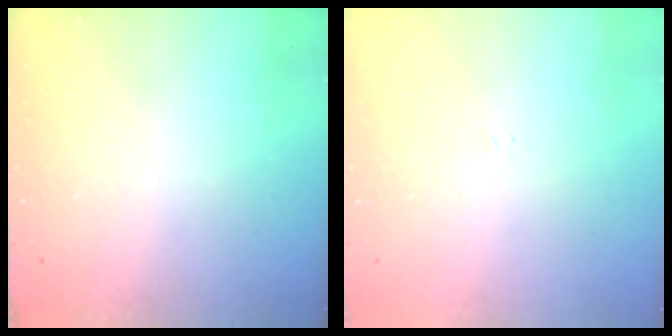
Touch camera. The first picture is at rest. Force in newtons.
{"total": 1.6, "press": 1.5, "slide": 0.3}